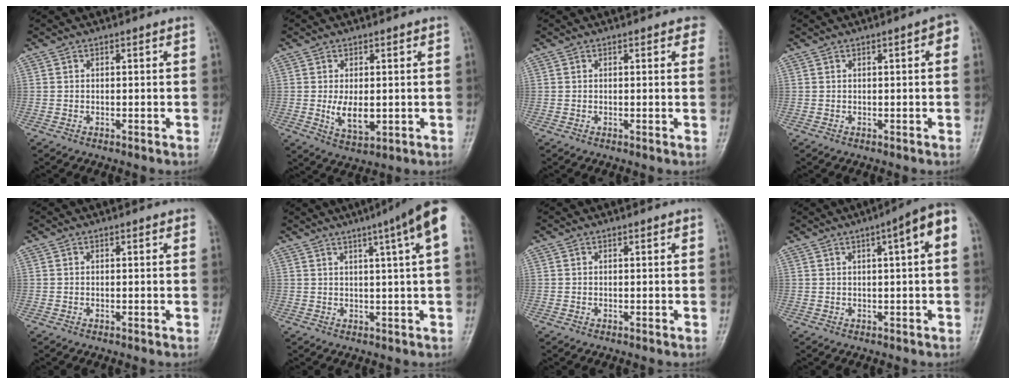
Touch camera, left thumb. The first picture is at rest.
{"total": 5.5, "force": [-0.3, 3.2, 4.5], "torque": [-0.073, -0.014, 0.005]}
{"total": 3.2, "force": [2.1, 1.4, 2.0], "torque": [0.001, 0.000, 0.013]}
{"total": 2.8, "force": [0.7, 0.8, 2.6], "torque": [-0.030, 0.005, 0.004]}
{"total": 0.9, "force": [0.6, 0.4, 0.6], "torque": [-0.004, 0.001, 0.002]}
{"total": 10.7, "force": [4.8, 0.3, 9.6], "torque": [-0.132, 0.012, 0.054]}
{"total": 0.0}
{"total": 6.9, "force": [1.8, 1.2, 6.6], "torque": [-0.093, 0.022, 0.019]}